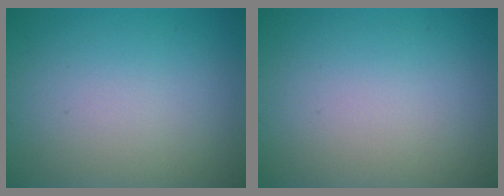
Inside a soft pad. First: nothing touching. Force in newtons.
{"total": 0.0}